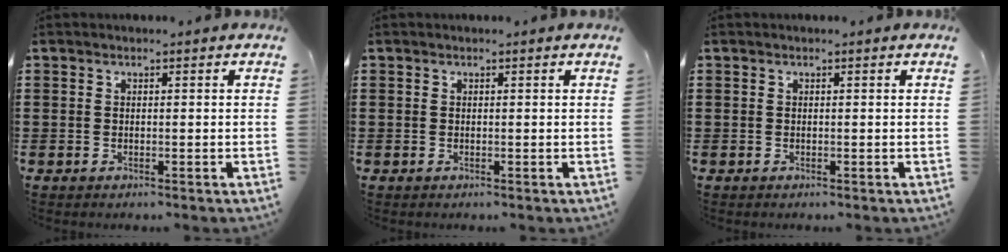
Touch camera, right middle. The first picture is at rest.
{"total": 0.0}
{"total": 0.0}